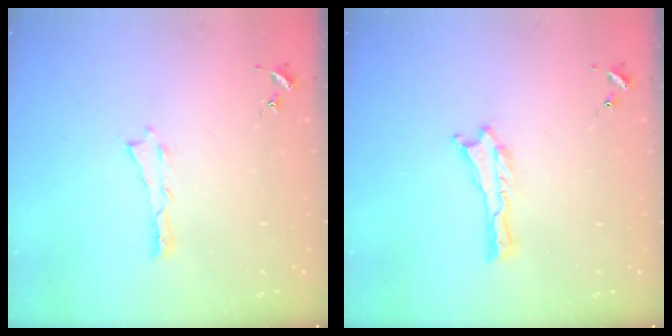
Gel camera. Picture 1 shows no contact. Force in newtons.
{"total": 0.0}